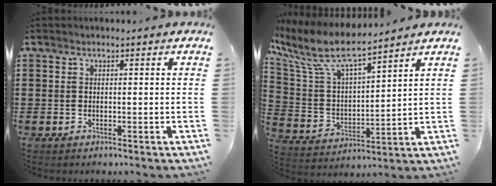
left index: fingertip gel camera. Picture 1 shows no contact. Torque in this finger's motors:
{"motor_torque": [2.14, 0.00, 0.77, 0.21]}